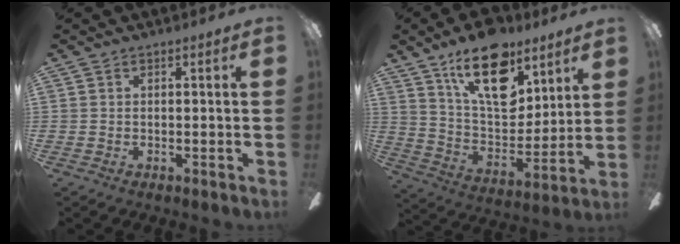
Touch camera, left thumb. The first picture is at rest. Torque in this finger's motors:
{"motor_torque": [0.65, 0.39, 1.62, -1.15, 0.16]}